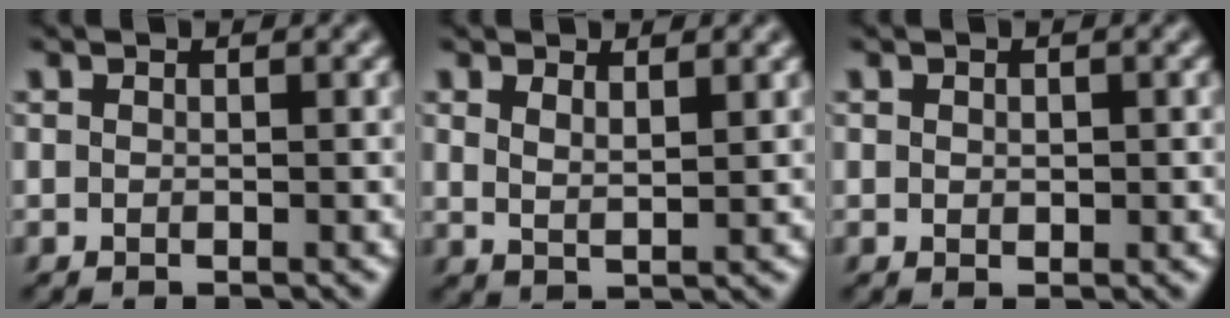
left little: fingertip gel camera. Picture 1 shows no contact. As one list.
[{"total": 1.9, "force": [1.2, 0.5, 1.4], "torque": [-0.032, -0.004, 0.025]}, {"total": 0.7, "force": [0.0, 0.5, 0.5], "torque": [-0.010, -0.001, 0.000]}]